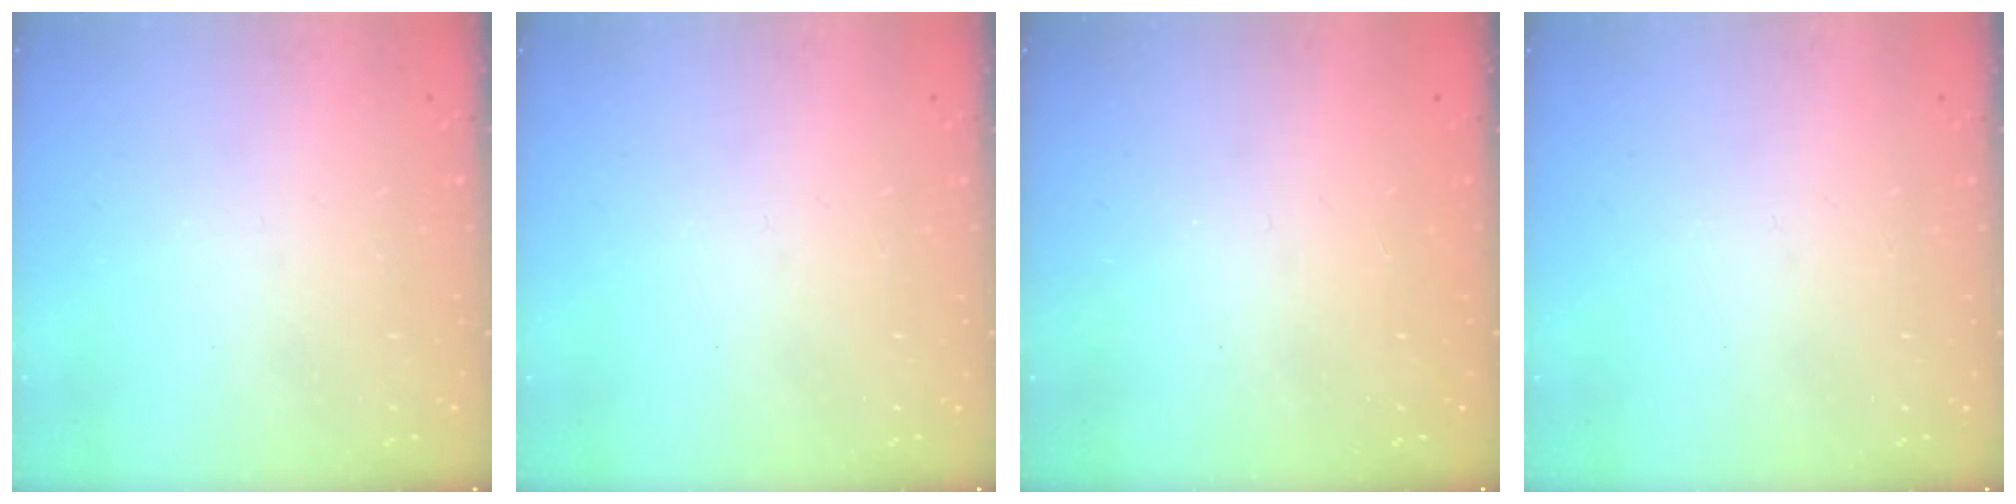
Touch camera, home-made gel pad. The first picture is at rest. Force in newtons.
{"total": 0.0}
{"total": 1.0, "press": 1.0, "slide": 0.1}
{"total": 0.0}